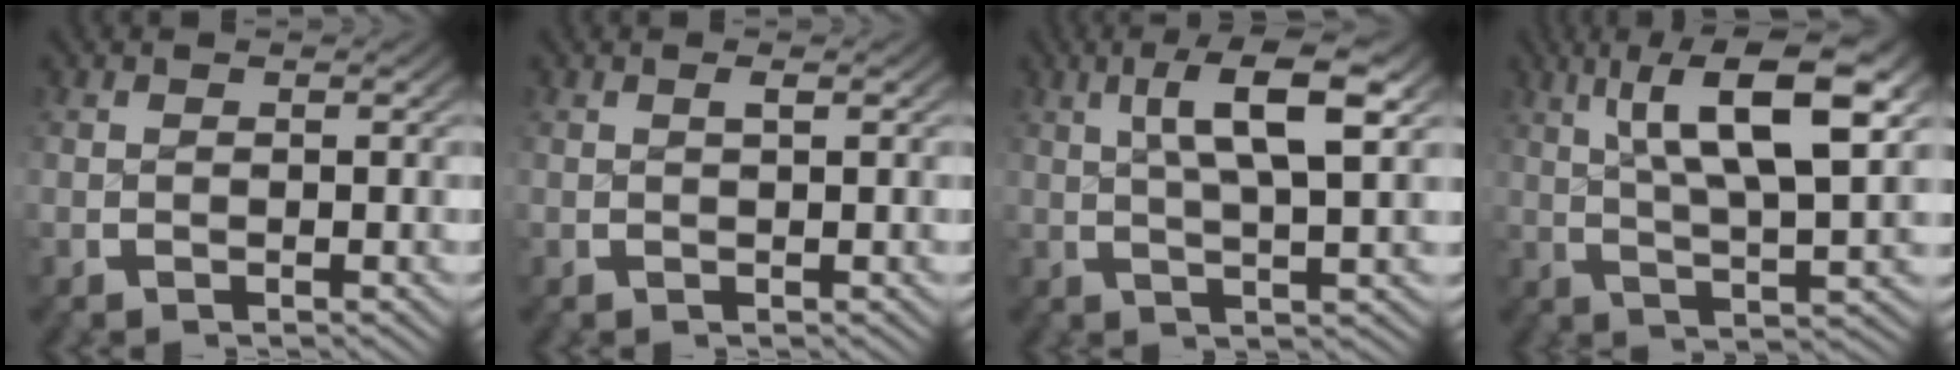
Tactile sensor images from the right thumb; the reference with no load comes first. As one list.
[{"total": 0.5, "force": [0.4, 0.1, 0.4], "torque": [-0.003, -0.002, 0.009]}, {"total": 7.4, "force": [3.4, 2.4, 6.2], "torque": [-0.095, 0.010, 0.047]}, {"total": 9.7, "force": [3.0, 4.2, 8.2], "torque": [-0.128, -0.007, 0.047]}]